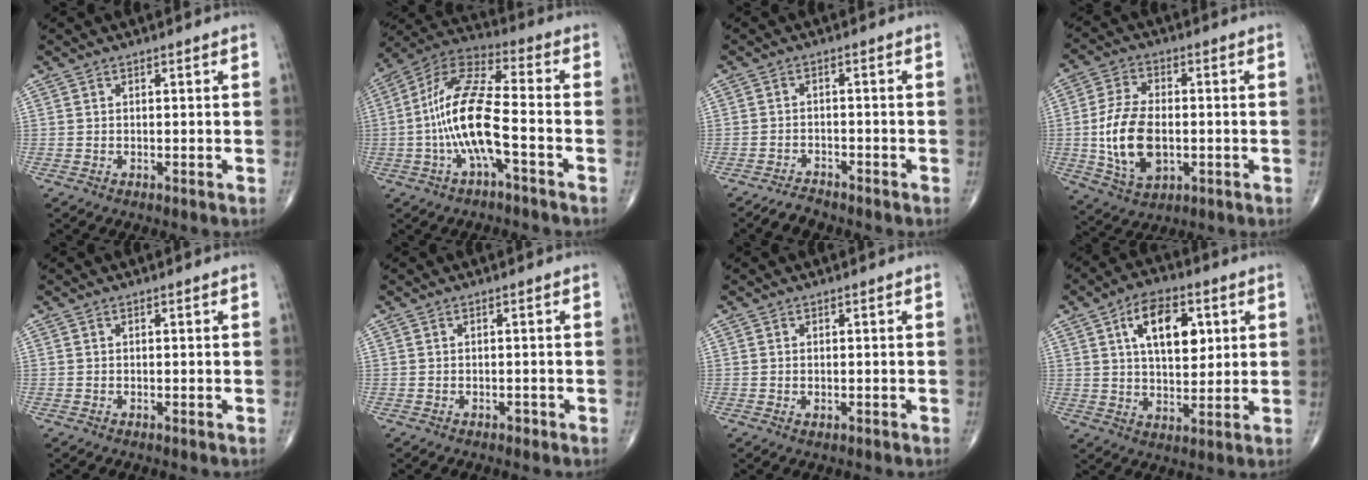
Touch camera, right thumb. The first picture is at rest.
{"total": 14.5, "force": [-3.4, 4.3, 13.4], "torque": [-0.279, 0.048, -0.069]}
{"total": 3.1, "force": [-2.9, 1.0, 0.6], "torque": [-0.019, 0.009, -0.052]}
{"total": 13.2, "force": [-1.5, 7.7, 10.5], "torque": [-0.197, 0.002, -0.022]}
{"total": 0.0}
{"total": 0.7, "force": [-0.5, 0.4, 0.2], "torque": [0.002, 0.002, -0.009]}
{"total": 0.7, "force": [-0.2, 0.5, 0.5], "torque": [-0.009, 0.000, -0.001]}
{"total": 12.7, "force": [4.1, 6.9, 9.8], "torque": [-0.129, -0.011, 0.067]}